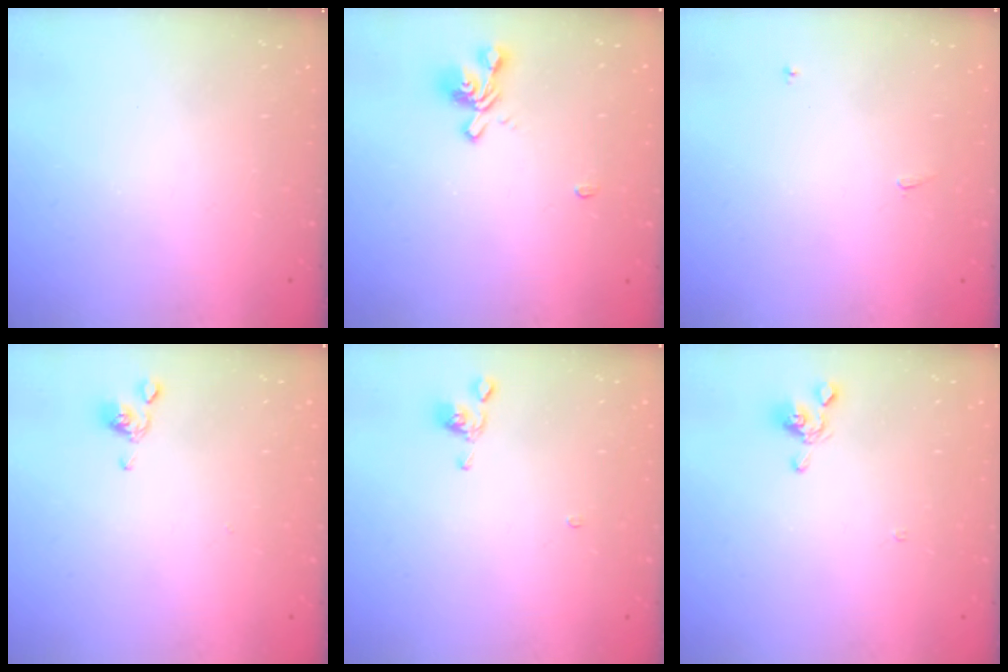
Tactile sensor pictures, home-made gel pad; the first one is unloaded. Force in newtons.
{"total": 1.6, "press": 1.1, "slide": 1.1}
{"total": 0.6, "press": 0.5, "slide": 0.2}
{"total": 2.0, "press": 2.0, "slide": 0.1}
{"total": 1.1, "press": 1.1, "slide": 0.3}
{"total": 0.8, "press": 0.5, "slide": 0.6}